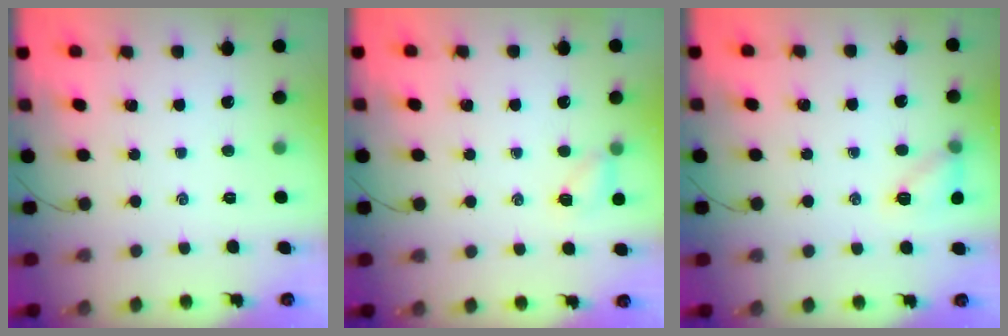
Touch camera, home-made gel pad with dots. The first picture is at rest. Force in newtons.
{"total": 5.2, "press": 5.0, "slide": 1.6}
{"total": 9.4, "press": 9.2, "slide": 1.8}